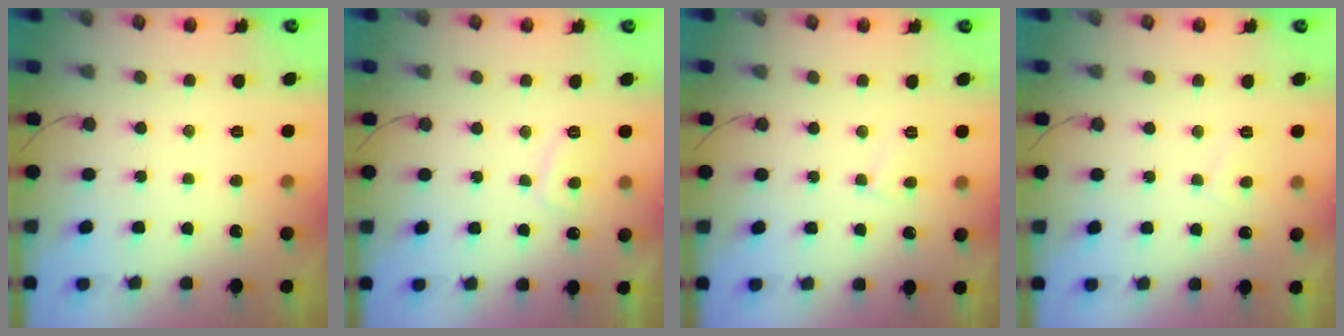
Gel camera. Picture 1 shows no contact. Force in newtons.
{"total": 3.6, "press": 3.5, "slide": 0.6}
{"total": 3.1, "press": 3.1, "slide": 0.2}
{"total": 1.1, "press": 1.0, "slide": 0.4}